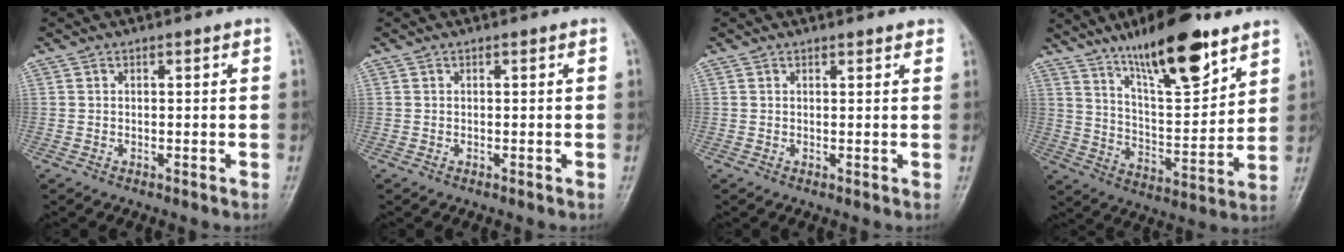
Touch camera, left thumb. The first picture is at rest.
{"total": 0.0}
{"total": 1.5, "force": [1.3, 0.4, 0.6], "torque": [0.000, -0.001, 0.014]}
{"total": 18.3, "force": [12.2, 5.3, 12.6], "torque": [-0.173, -0.065, 0.210]}